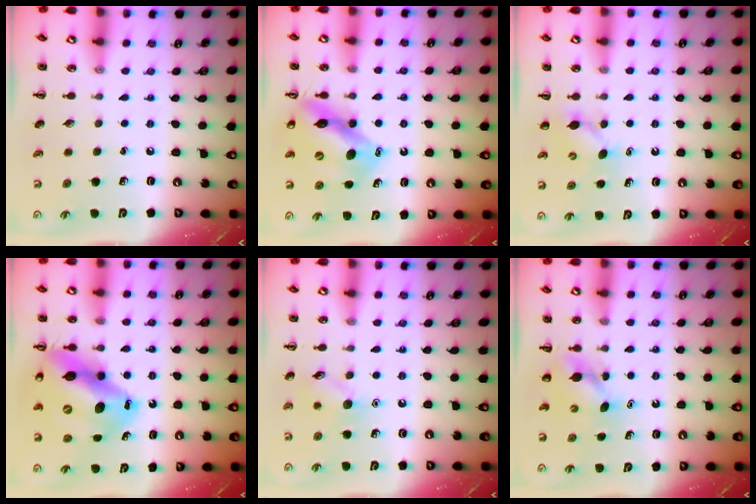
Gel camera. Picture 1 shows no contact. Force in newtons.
{"total": 12.9, "press": 12.5, "slide": 3.4}
{"total": 4.6, "press": 4.5, "slide": 0.9}
{"total": 17.0, "press": 16.2, "slide": 5.1}
{"total": 8.2, "press": 8.1, "slide": 1.2}
{"total": 4.0, "press": 3.8, "slide": 1.0}